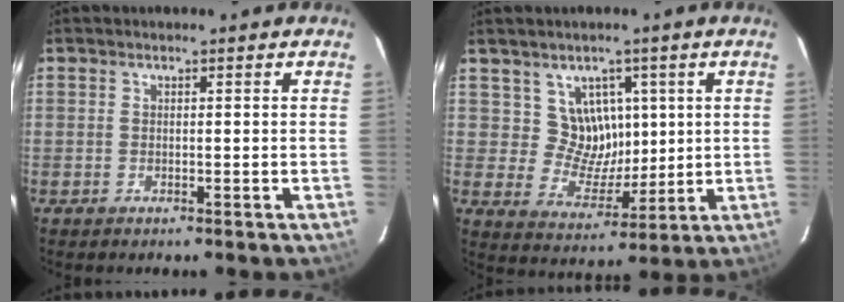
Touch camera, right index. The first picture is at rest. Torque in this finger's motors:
{"motor_torque": [-0.10, 0.10, 0.04, 0.00]}